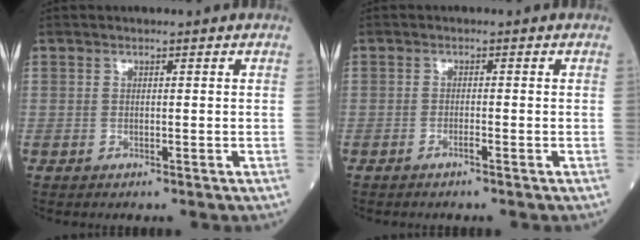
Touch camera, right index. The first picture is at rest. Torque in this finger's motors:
{"motor_torque": [-0.24, -0.07, -0.02, -0.01]}